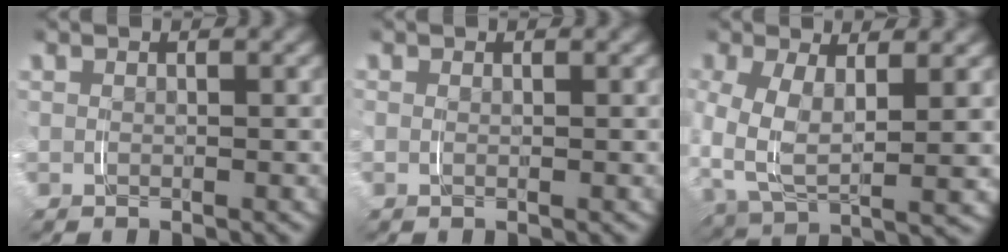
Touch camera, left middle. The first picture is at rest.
{"total": 0.6, "force": [0.3, -0.5, -0.1], "torque": [0.006, 0.000, 0.006]}
{"total": 2.5, "force": [0.7, 0.9, 2.2], "torque": [-0.045, -0.013, 0.012]}